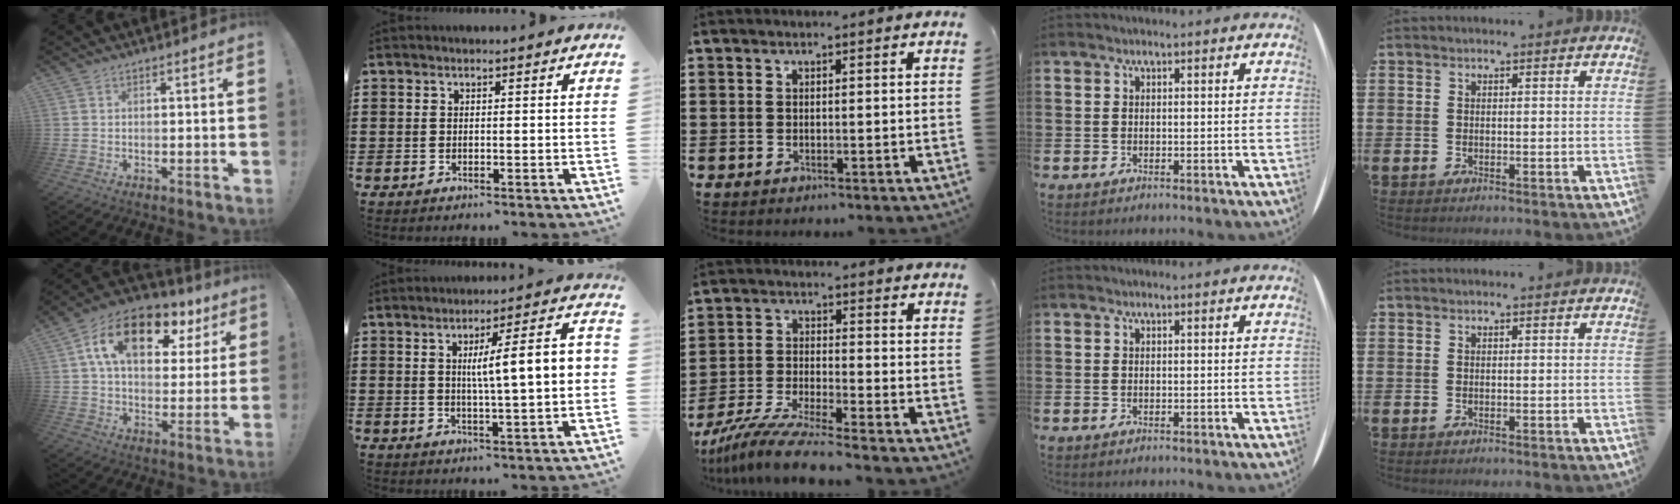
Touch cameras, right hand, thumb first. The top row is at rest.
{"thumb": {"total": 17.6, "force": [8.1, 10.1, 11.9], "torque": [-0.195, -0.027, 0.141]}, "index": {"total": 9.4, "force": [1.1, 1.0, 9.3], "torque": [-0.162, 0.000, 0.011]}, "middle": {"total": 7.6, "force": [-6.9, -0.2, 3.2], "torque": [-0.072, -0.010, -0.134]}}